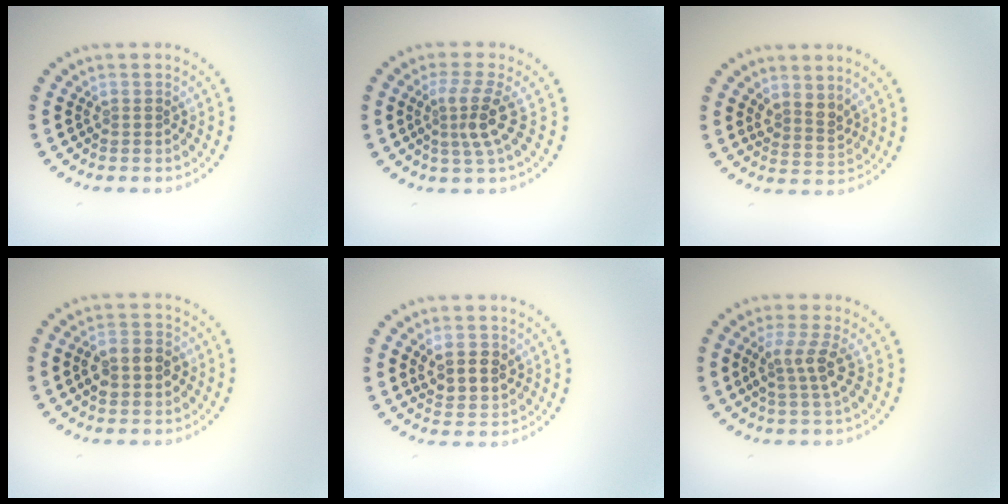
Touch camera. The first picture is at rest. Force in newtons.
{"total": 3.1, "press": 2.3, "slide": 2.1}
{"total": 2.1, "press": 1.6, "slide": 1.3}
{"total": 3.3, "press": 3.3, "slide": 0.3}
{"total": 3.0, "press": 2.9, "slide": 0.9}
{"total": 2.7, "press": 2.0, "slide": 1.8}